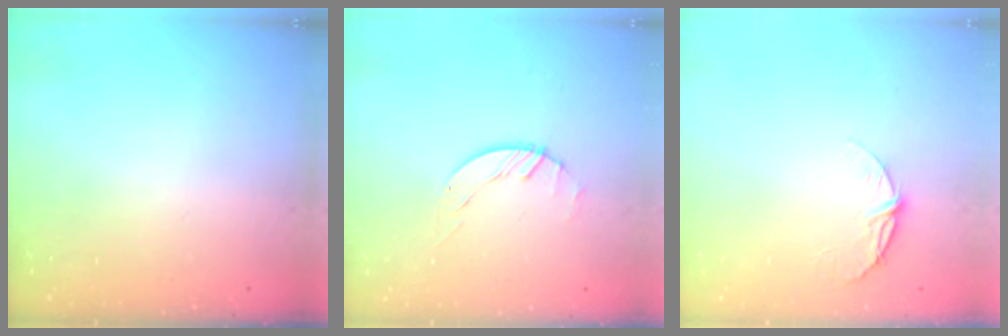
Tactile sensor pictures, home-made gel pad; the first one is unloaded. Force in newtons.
{"total": 1.6, "press": 1.6, "slide": 0.3}
{"total": 6.6, "press": 6.5, "slide": 0.7}